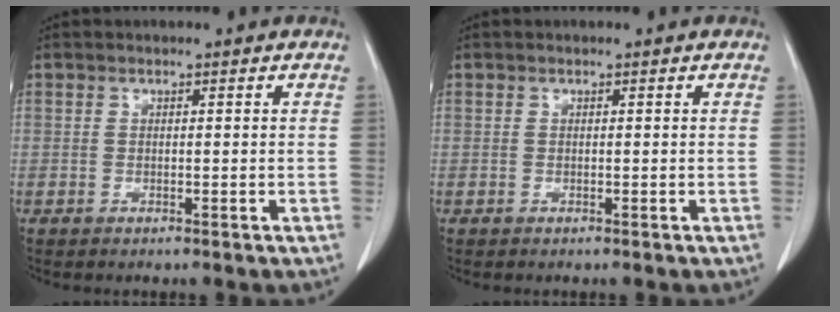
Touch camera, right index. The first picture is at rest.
{"total": 0.0}